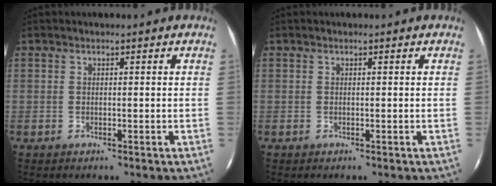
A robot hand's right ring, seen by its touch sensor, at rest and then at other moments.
{"total": 0.0}